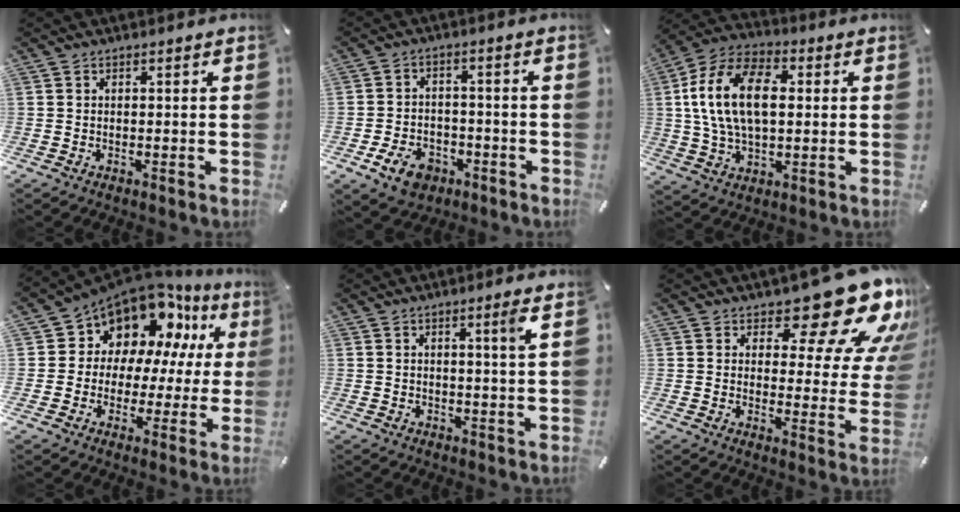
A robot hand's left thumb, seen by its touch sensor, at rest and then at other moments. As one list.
[{"total": 7.7, "force": [-4.0, 5.4, 3.7], "torque": [-0.077, 0.023, -0.073]}, {"total": 16.2, "force": [2.1, 10.0, 12.6], "torque": [-0.283, 0.011, 0.034]}, {"total": 12.3, "force": [8.6, 8.0, 3.5], "torque": [-0.072, -0.078, 0.160]}, {"total": 3.4, "force": [1.4, -0.4, 3.1], "torque": [-0.060, -0.004, 0.021]}, {"total": 19.7, "force": [13.4, 7.8, 12.1], "torque": [-0.148, -0.098, 0.221]}]